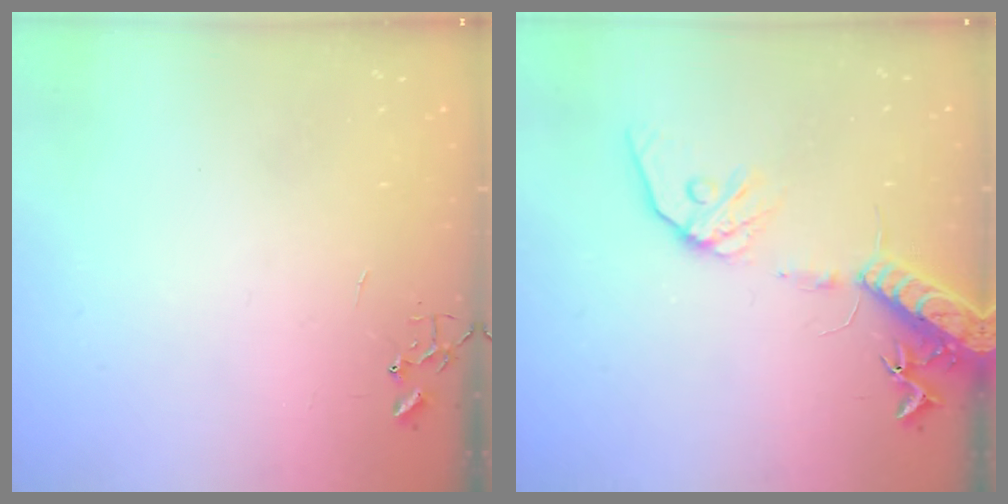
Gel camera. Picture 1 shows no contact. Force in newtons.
{"total": 16.6, "press": 16.2, "slide": 3.5}